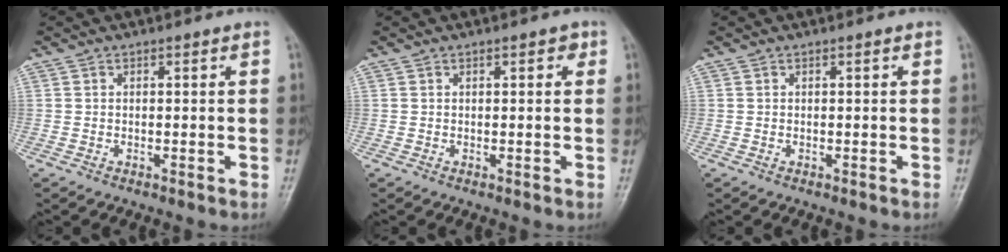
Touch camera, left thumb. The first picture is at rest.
{"total": 1.5, "force": [0.6, 0.8, 1.1], "torque": [-0.008, 0.001, 0.006]}
{"total": 0.0}